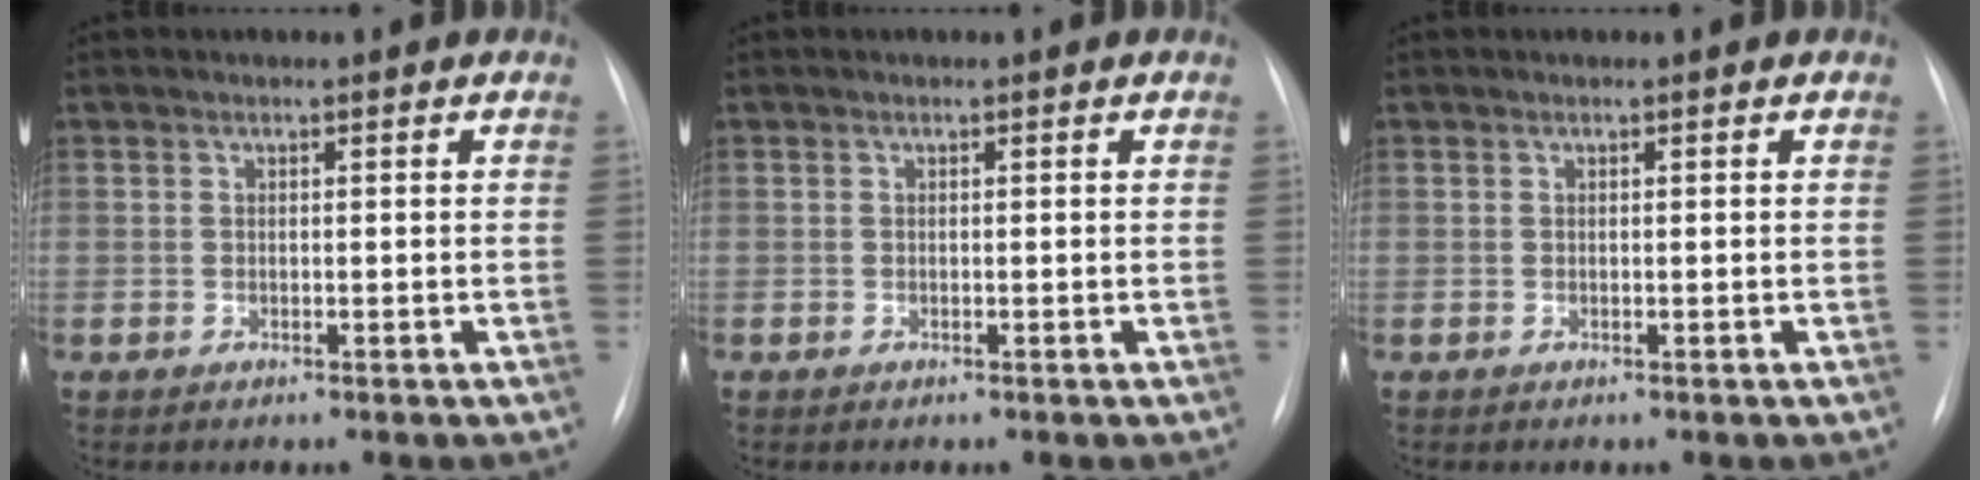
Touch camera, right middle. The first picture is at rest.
{"total": 0.0}
{"total": 0.0}